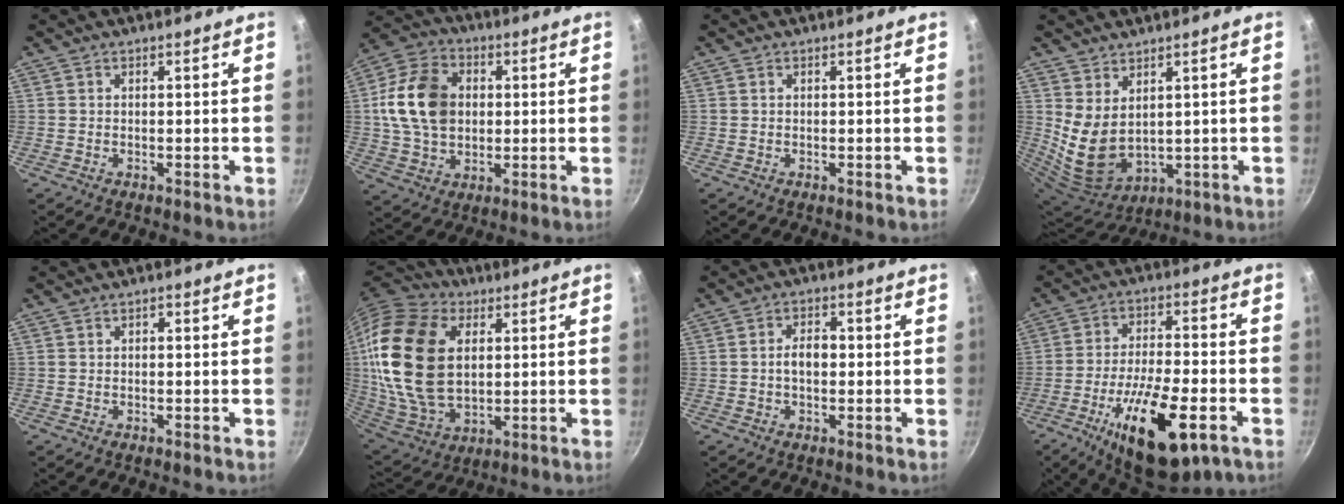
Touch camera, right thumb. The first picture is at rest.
{"total": 15.4, "force": [1.8, 11.4, 10.2], "torque": [-0.166, 0.009, 0.024]}
{"total": 0.0}
{"total": 9.0, "force": [3.0, 5.8, 6.2], "torque": [-0.104, -0.042, 0.081]}
{"total": 0.6, "force": [0.1, 0.4, 0.5], "torque": [-0.009, 0.008, 0.000]}
{"total": 24.8, "force": [4.1, 16.1, 18.4], "torque": [-0.354, -0.011, 0.080]}
{"total": 4.4, "force": [-0.3, 2.8, 3.3], "torque": [-0.040, 0.017, -0.008]}
{"total": 19.5, "force": [-8.7, 7.2, 15.9], "torque": [-0.249, 0.025, -0.137]}